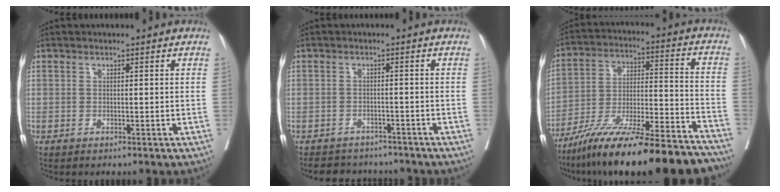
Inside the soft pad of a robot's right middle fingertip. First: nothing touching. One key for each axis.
{"total": 6.5, "fx": -5.9, "fy": 2.7, "fz": 0.7, "tx": -0.003, "ty": 0.004, "tz": -0.075}
{"total": 24.3, "fx": -20.5, "fy": 2.0, "fz": 13.0, "tx": -0.180, "ty": -0.008, "tz": -0.329}